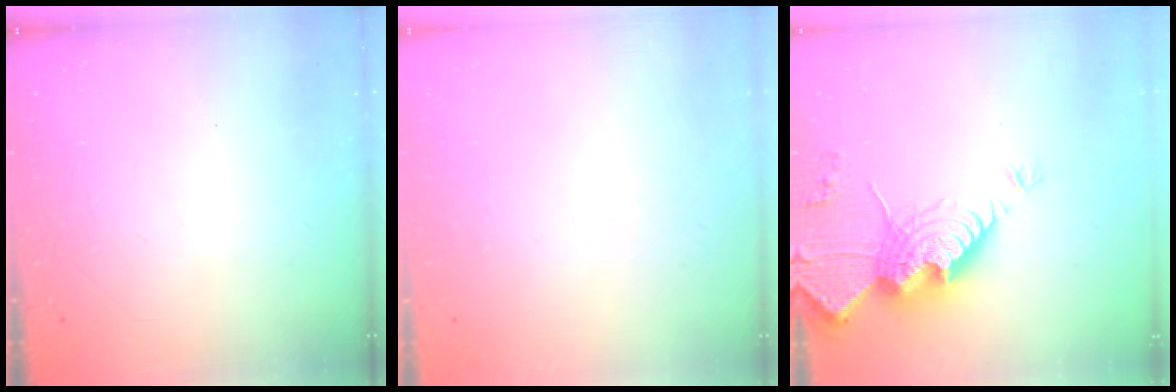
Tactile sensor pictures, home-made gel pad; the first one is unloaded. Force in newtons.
{"total": 0.0}
{"total": 16.2, "press": 16.1, "slide": 1.4}